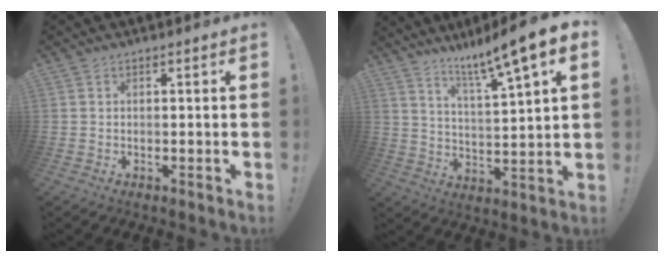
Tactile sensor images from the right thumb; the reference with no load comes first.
{"total": 11.1, "force": [7.9, 0.0, 7.9], "torque": [-0.133, -0.062, 0.117]}